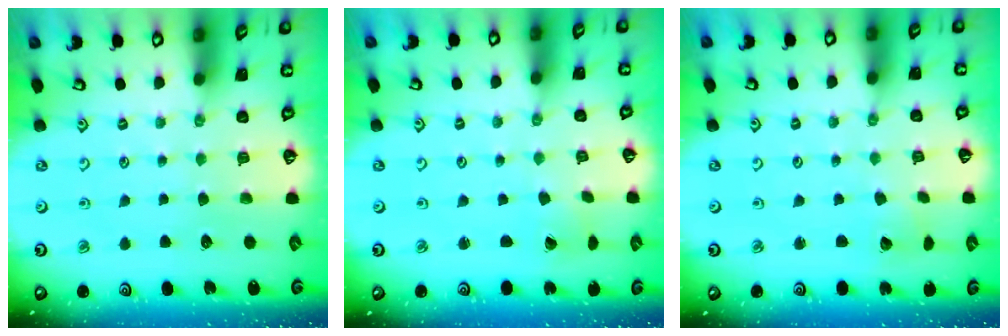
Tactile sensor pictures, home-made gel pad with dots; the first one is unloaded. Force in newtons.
{"total": 0.7, "press": 0.7, "slide": 0.1}
{"total": 3.3, "press": 3.3, "slide": 0.1}